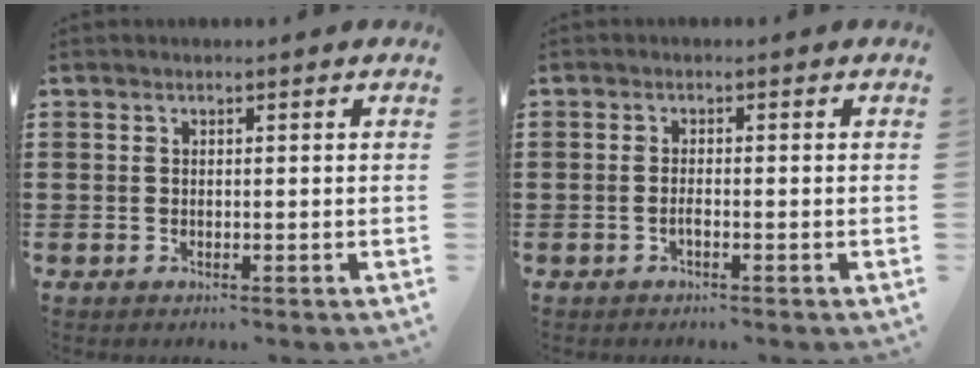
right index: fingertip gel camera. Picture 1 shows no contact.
{"total": 1.2, "force": [-0.5, 0.3, 1.1], "torque": [-0.021, -0.002, -0.009]}